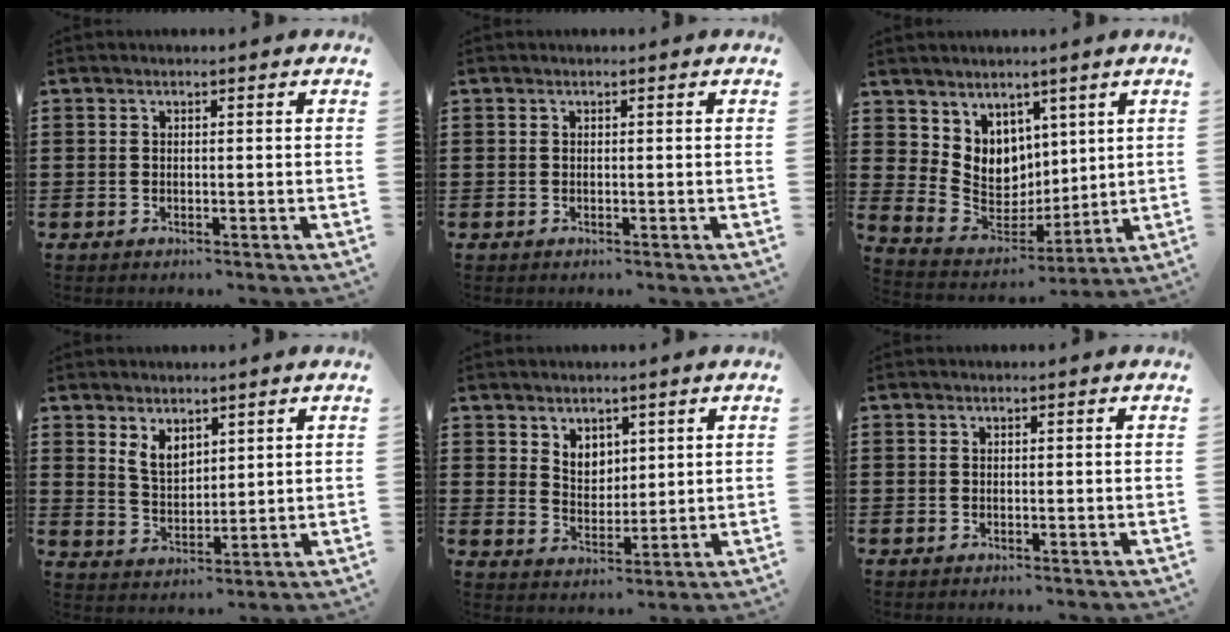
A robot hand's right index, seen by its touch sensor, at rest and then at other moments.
{"total": 0.0}
{"total": 7.4, "force": [4.1, 6.1, 0.3], "torque": [-0.043, -0.041, 0.085]}
{"total": 4.5, "force": [2.9, 2.7, 2.1], "torque": [-0.053, 0.006, 0.055]}
{"total": 4.1, "force": [3.0, 2.8, 0.6], "torque": [-0.025, 0.003, 0.056]}
{"total": 0.0}